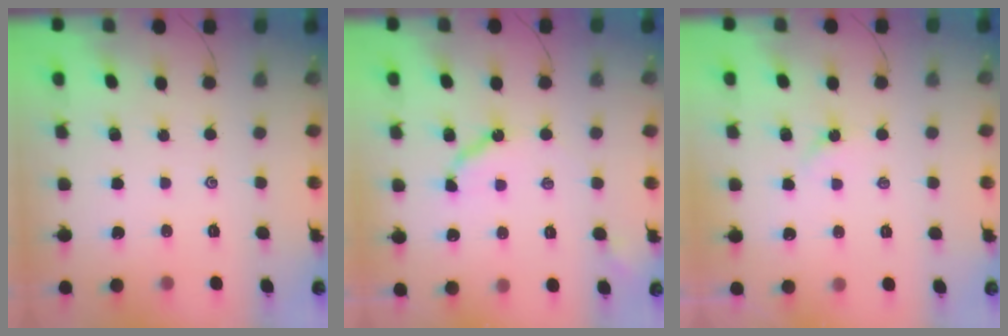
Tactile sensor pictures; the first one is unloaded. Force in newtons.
{"total": 7.1, "press": 7.0, "slide": 0.7}
{"total": 2.8, "press": 2.8, "slide": 0.4}